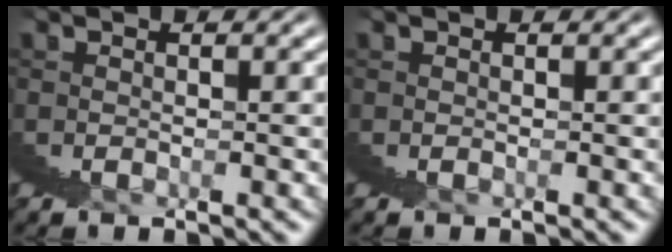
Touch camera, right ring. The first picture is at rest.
{"total": 0.0}